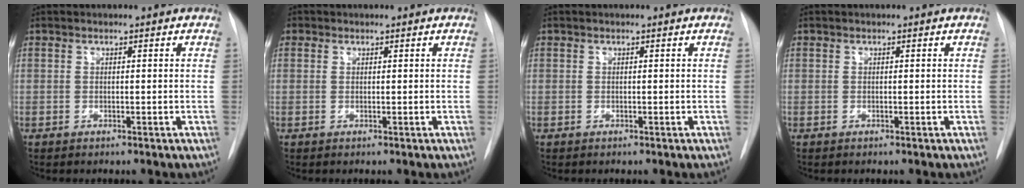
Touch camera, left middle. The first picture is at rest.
{"total": 0.6, "force": [0.3, 0.5, 0.1], "torque": [0.002, 0.002, 0.001]}
{"total": 0.0}
{"total": 0.0}